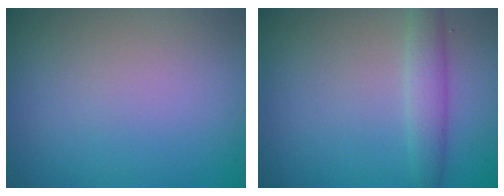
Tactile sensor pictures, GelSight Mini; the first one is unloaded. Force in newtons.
{"total": 2.4, "press": 2.4, "slide": 0.1}